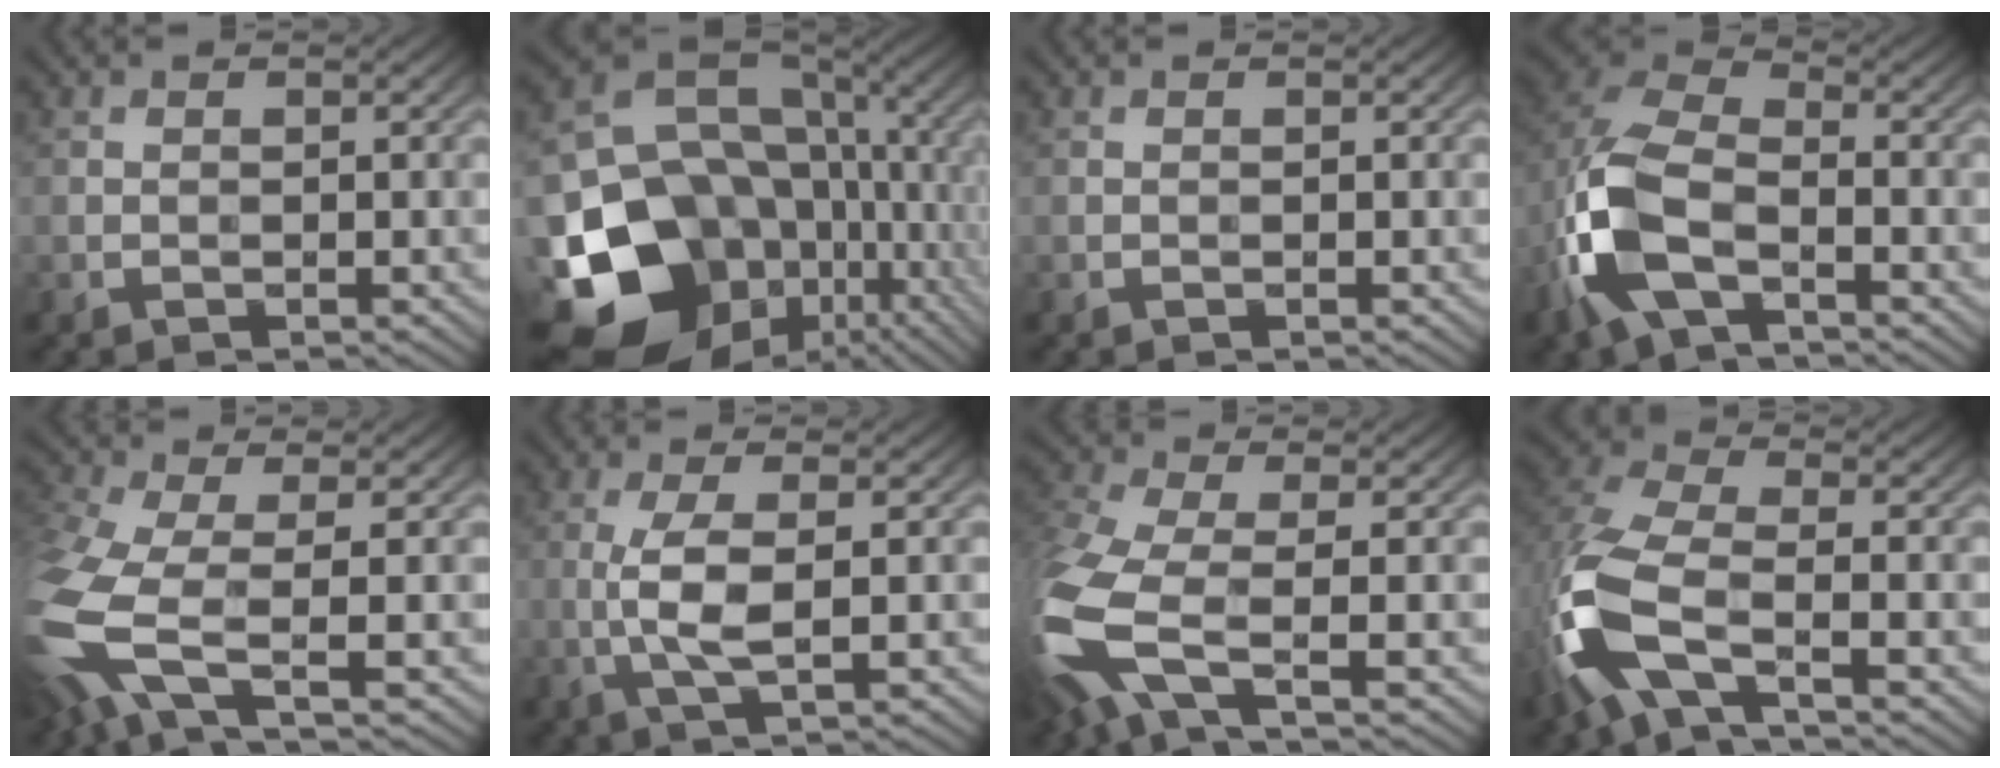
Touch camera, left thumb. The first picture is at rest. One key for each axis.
{"total": 20.9, "fx": -7.9, "fy": 16.3, "fz": 10.4, "tx": -0.247, "ty": -0.039, "tz": -0.102}
{"total": 0.0}
{"total": 10.6, "fx": -3.7, "fy": 5.8, "fz": 8.1, "tx": -0.209, "ty": -0.011, "tz": -0.083}
{"total": 9.9, "fx": -2.5, "fy": 3.5, "fz": 9.0, "tx": -0.242, "ty": -0.020, "tz": -0.057}
{"total": 4.5, "fx": 0.1, "fy": 0.6, "fz": 4.4, "tx": -0.102, "ty": 0.004, "tz": -0.003}
{"total": 11.1, "fx": -3.2, "fy": 4.2, "fz": 9.7, "tx": -0.273, "ty": -0.020, "tz": -0.070}
{"total": 11.2, "fx": -3.6, "fy": 4.7, "fz": 9.5, "tx": -0.248, "ty": -0.015, "tz": -0.084}